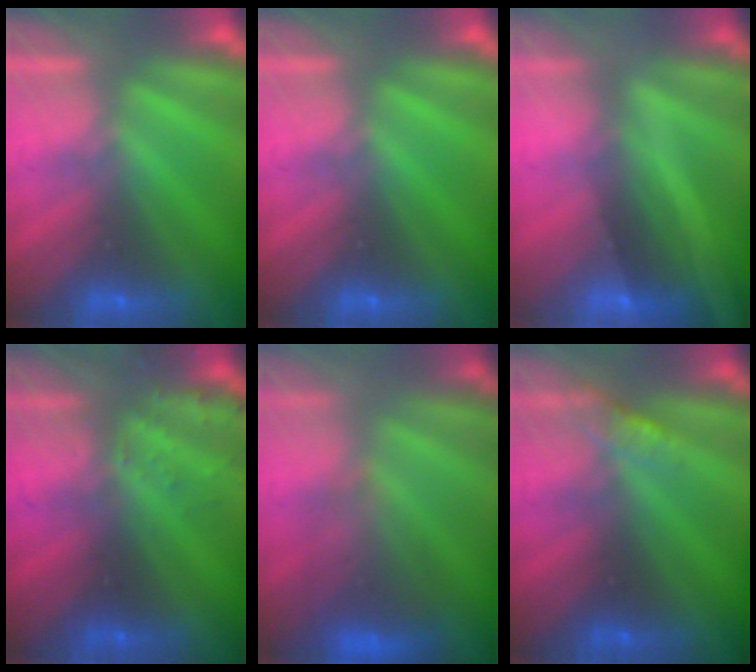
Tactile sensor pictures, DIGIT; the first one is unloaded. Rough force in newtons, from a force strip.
{"total": 0.0}
{"total": 2.1}
{"total": 3.2}
{"total": 3.4}
{"total": 3.0}